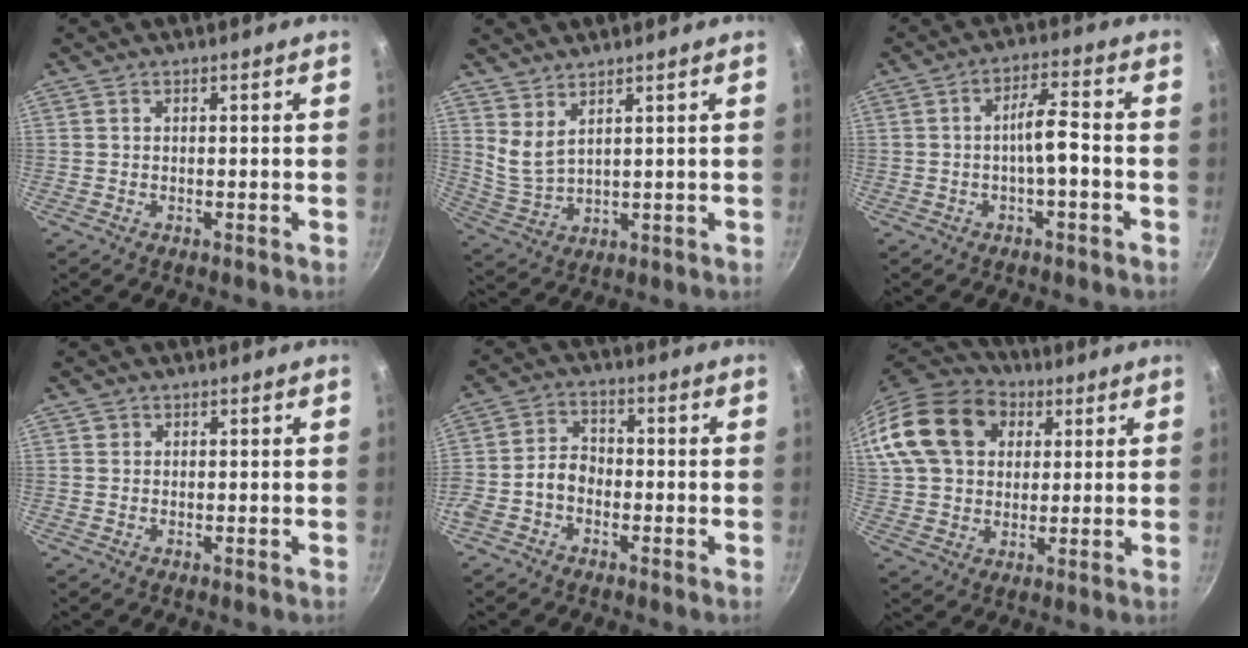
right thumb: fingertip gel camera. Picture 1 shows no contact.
{"total": 4.9, "force": [3.5, 1.6, 3.0], "torque": [-0.054, -0.038, 0.078]}
{"total": 5.5, "force": [-1.7, 1.4, 5.1], "torque": [-0.090, 0.030, -0.029]}
{"total": 0.7, "force": [0.2, 0.6, 0.1], "torque": [0.004, 0.002, 0.002]}
{"total": 5.9, "force": [-2.2, 4.3, 3.2], "torque": [-0.045, 0.030, -0.053]}
{"total": 20.8, "force": [6.7, 15.6, 11.9], "torque": [-0.226, 0.018, 0.113]}